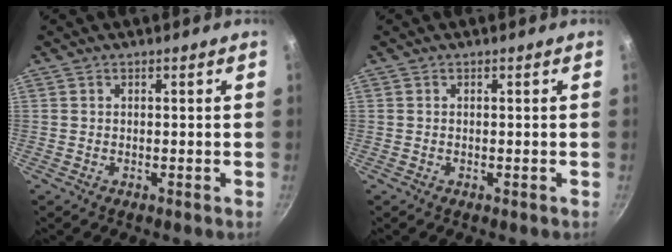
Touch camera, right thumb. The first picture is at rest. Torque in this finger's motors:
{"motor_torque": [-0.26, 0.00, -0.22, -0.16, 0.09]}